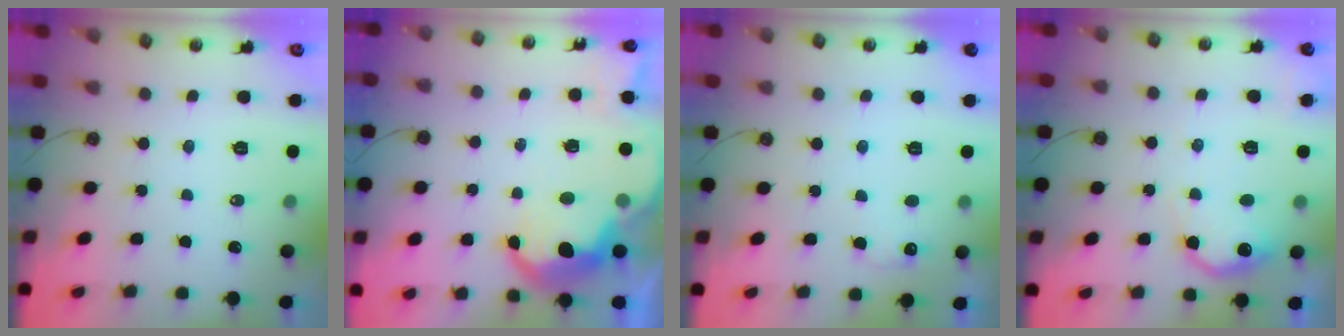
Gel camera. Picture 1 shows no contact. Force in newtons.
{"total": 11.1, "press": 11.0, "slide": 0.7}
{"total": 5.8, "press": 5.6, "slide": 1.4}
{"total": 12.9, "press": 12.8, "slide": 0.8}